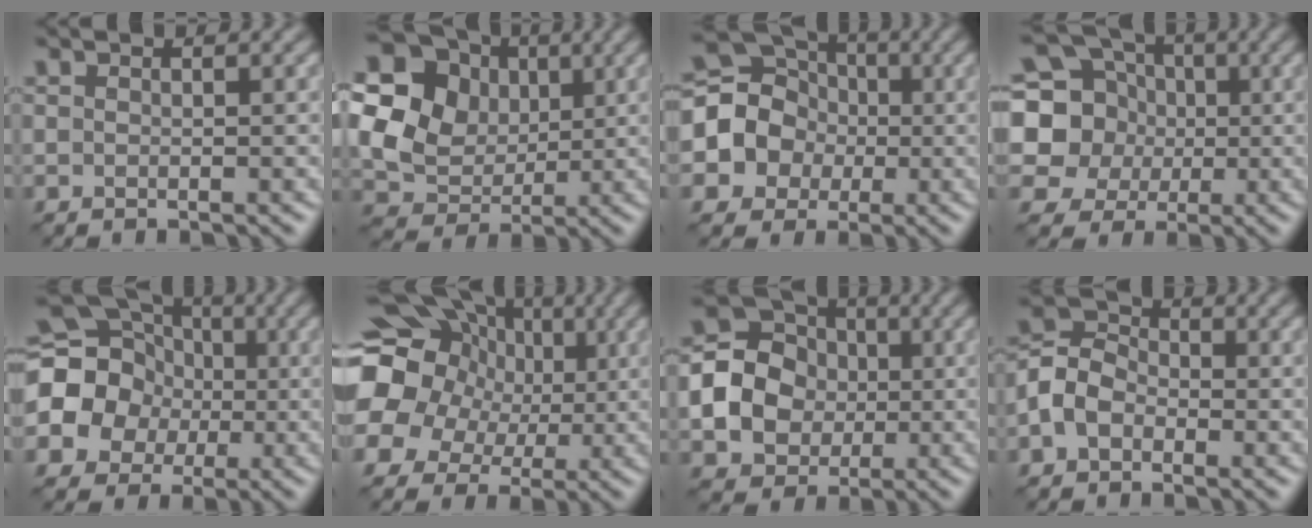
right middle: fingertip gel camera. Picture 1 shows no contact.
{"total": 17.0, "force": [4.9, 14.7, 6.9], "torque": [-0.193, 0.022, 0.077]}
{"total": 9.8, "force": [-0.7, 9.1, 3.4], "torque": [-0.098, 0.026, -0.036]}
{"total": 10.4, "force": [1.1, 9.5, 4.1], "torque": [-0.117, 0.026, -0.006]}
{"total": 13.8, "force": [-0.5, 12.7, 5.4], "torque": [-0.144, 0.023, -0.049]}
{"total": 17.1, "force": [3.3, 14.8, 7.9], "torque": [-0.179, 0.031, 0.032]}
{"total": 9.9, "force": [-0.6, 8.7, 4.7], "torque": [-0.105, 0.011, -0.037]}
{"total": 4.0, "force": [-1.4, 3.0, 2.2], "torque": [-0.047, 0.011, -0.036]}